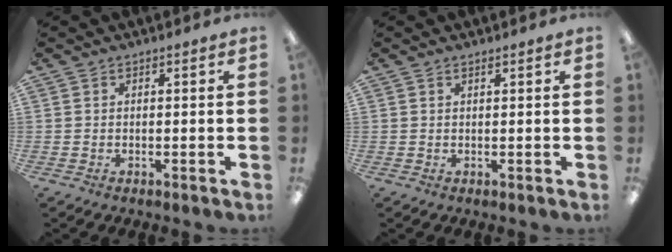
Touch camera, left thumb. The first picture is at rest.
{"total": 0.6, "force": [0.5, 0.1, 0.3], "torque": [-0.007, 0.000, 0.010]}